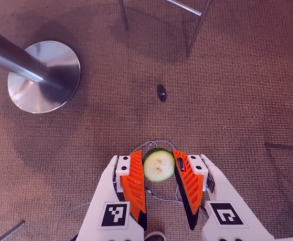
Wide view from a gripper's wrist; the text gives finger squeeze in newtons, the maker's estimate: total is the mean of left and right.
{"total": 9.4, "left": 9.2, "right": 9.6}